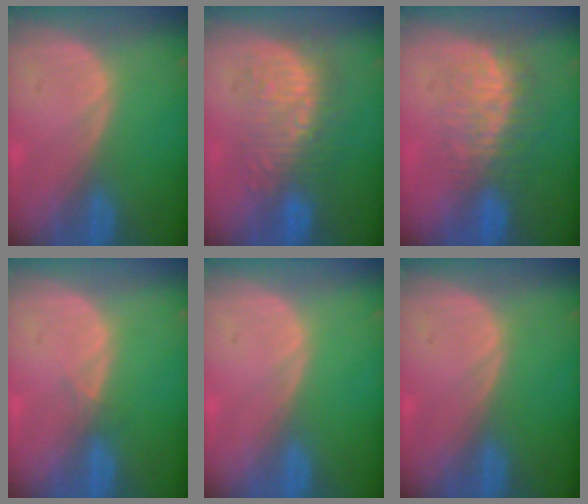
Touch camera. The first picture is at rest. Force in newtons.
{"total": 8.8, "press": 8.6, "slide": 1.6}
{"total": 8.1, "press": 7.4, "slide": 3.2}
{"total": 0.7, "press": 0.7, "slide": 0.2}
{"total": 0.0}
{"total": 0.0}